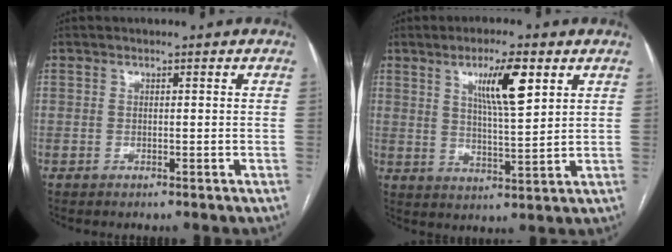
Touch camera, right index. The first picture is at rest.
{"total": 8.6, "force": [4.1, 1.1, 7.6], "torque": [-0.133, -0.002, 0.070]}